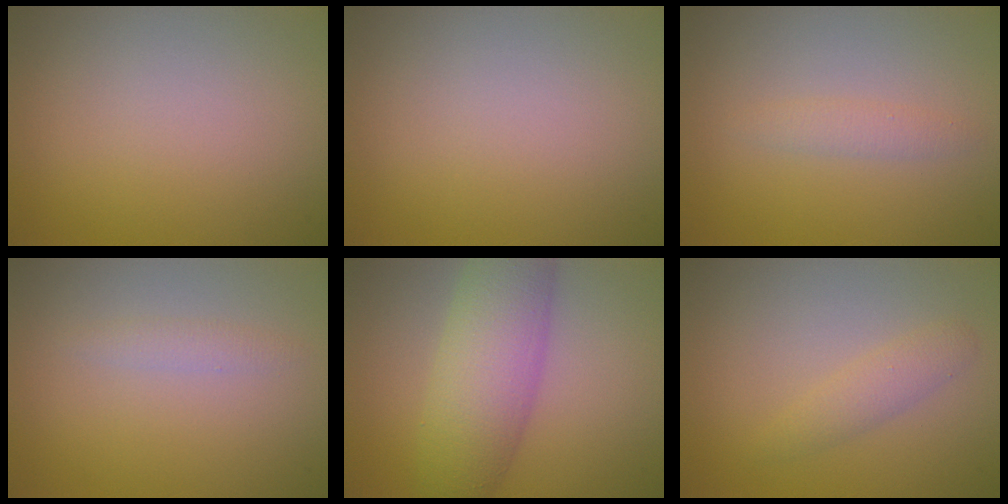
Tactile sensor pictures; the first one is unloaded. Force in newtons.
{"total": 0.0}
{"total": 1.2, "press": 1.2, "slide": 0.0}
{"total": 1.0, "press": 1.0, "slide": 0.0}
{"total": 6.9, "press": 6.9, "slide": 0.2}
{"total": 1.6, "press": 1.6, "slide": 0.1}